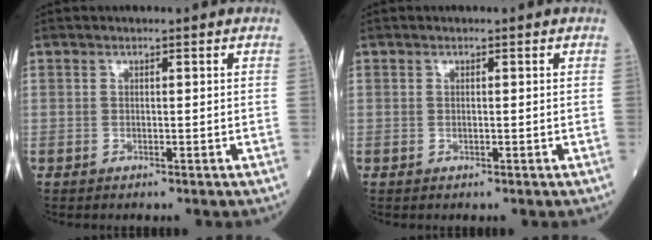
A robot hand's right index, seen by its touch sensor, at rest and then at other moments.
{"total": 0.0}